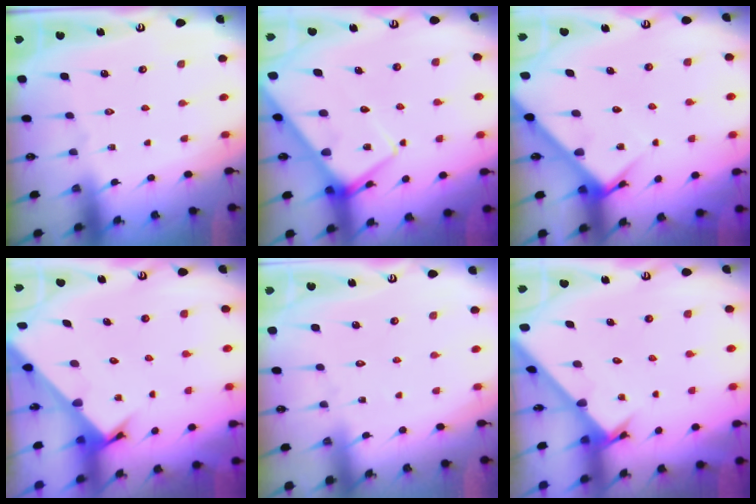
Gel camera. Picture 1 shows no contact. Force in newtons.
{"total": 10.1, "press": 10.0, "slide": 0.9}
{"total": 5.3, "press": 5.3, "slide": 0.4}
{"total": 2.8, "press": 2.8, "slide": 0.2}
{"total": 4.2, "press": 4.2, "slide": 0.3}
{"total": 2.4, "press": 2.4, "slide": 0.1}